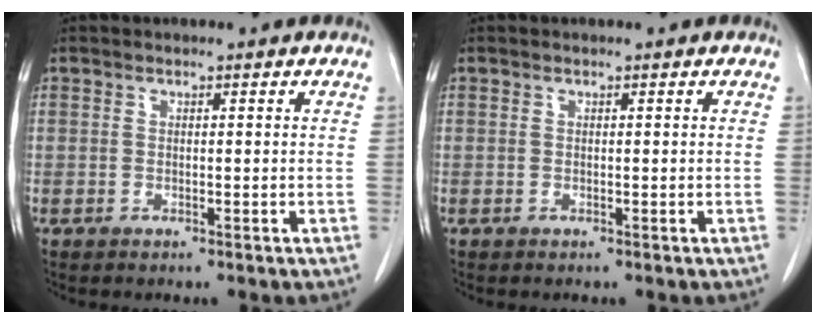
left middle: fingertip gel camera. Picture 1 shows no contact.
{"total": 0.0}